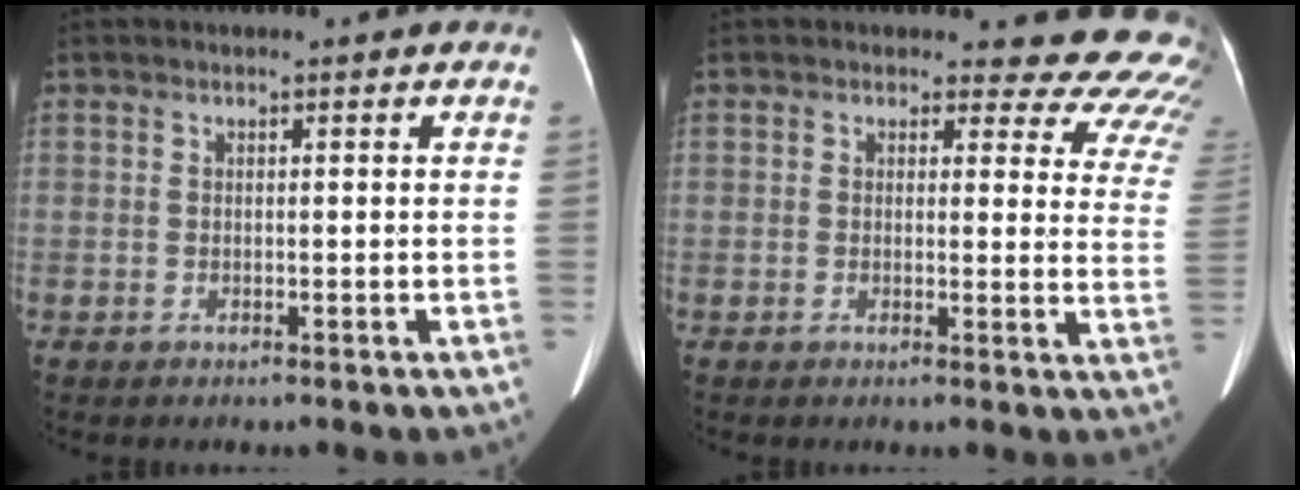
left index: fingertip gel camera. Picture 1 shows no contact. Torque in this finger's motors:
{"motor_torque": [1.14, -1.00, 0.38, 0.00]}